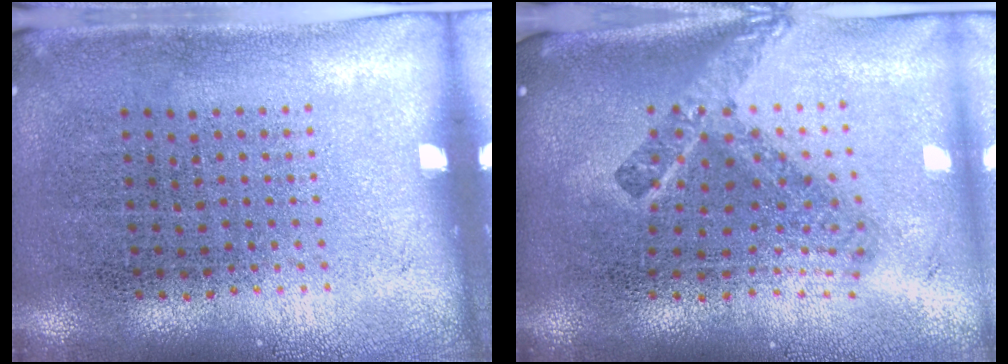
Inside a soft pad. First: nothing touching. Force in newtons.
{"total": 2.5, "press": 1.6, "slide": 2.0}